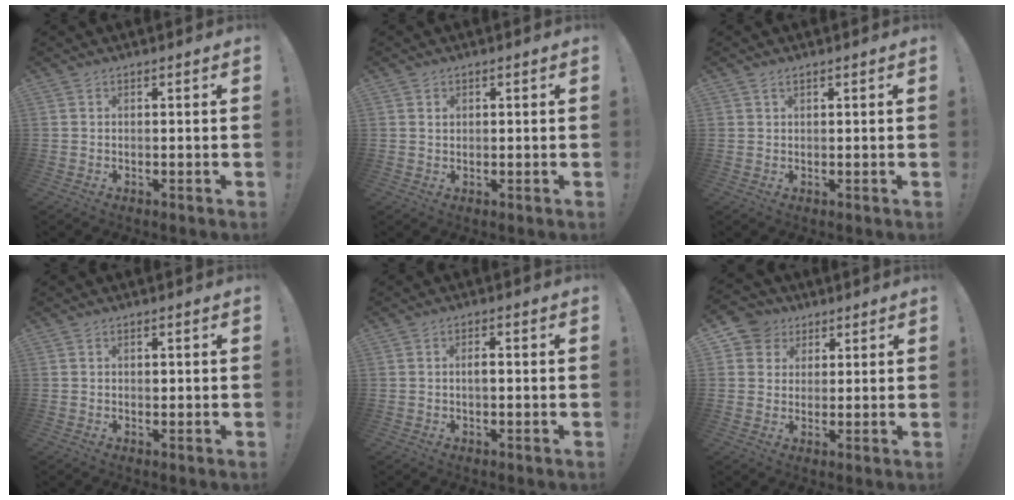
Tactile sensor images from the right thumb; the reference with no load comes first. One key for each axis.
{"total": 0.9, "fx": 0.7, "fy": 0.6, "fz": -0.1, "tx": 0.006, "ty": -0.002, "tz": 0.013}
{"total": 1.0, "fx": 0.7, "fy": 0.7, "fz": 0.3, "tx": -0.006, "ty": 0.002, "tz": 0.014}
{"total": 0.5, "fx": 0.1, "fy": 0.5, "fz": 0.1, "tx": 0.006, "ty": 0.000, "tz": 0.001}
{"total": 1.8, "fx": -0.3, "fy": 0.7, "fz": 1.6, "tx": -0.022, "ty": 0.002, "tz": -0.008}
{"total": 6.4, "fx": 2.6, "fy": 5.8, "fz": 1.0, "tx": -0.023, "ty": -0.010, "tz": 0.052}